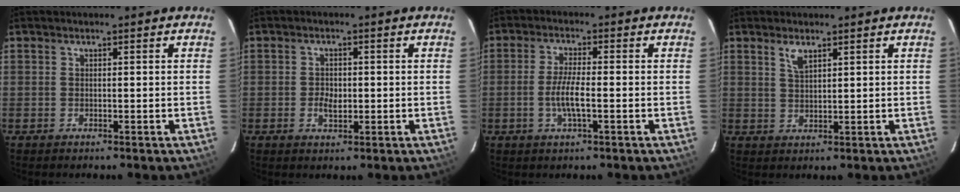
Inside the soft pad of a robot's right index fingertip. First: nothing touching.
{"total": 2.8, "force": [-0.5, 2.0, 1.9], "torque": [-0.034, -0.002, -0.007]}
{"total": 5.3, "force": [-1.3, 0.9, 5.0], "torque": [-0.097, -0.005, -0.026]}
{"total": 2.8, "force": [1.8, 0.9, 1.9], "torque": [-0.036, 0.001, 0.036]}